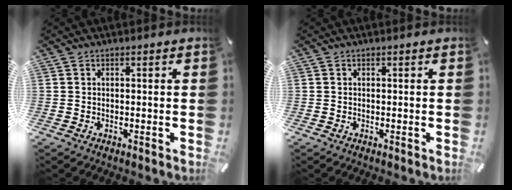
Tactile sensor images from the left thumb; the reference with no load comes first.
{"total": 0.0}